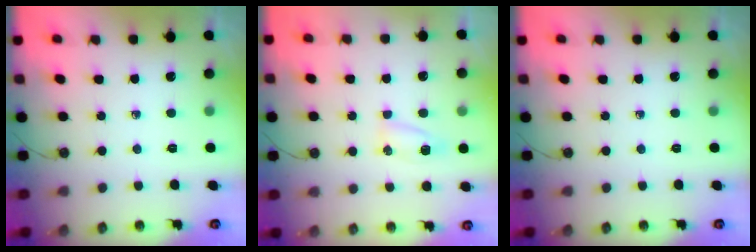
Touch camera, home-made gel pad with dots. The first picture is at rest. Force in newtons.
{"total": 5.2, "press": 5.2, "slide": 0.5}
{"total": 0.0}